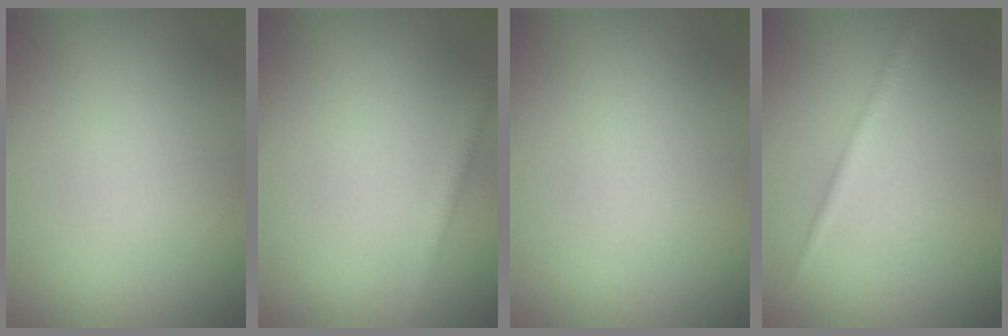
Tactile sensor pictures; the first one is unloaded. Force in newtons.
{"total": 1.5, "press": 1.5, "slide": 0.0}
{"total": 0.0}
{"total": 1.2, "press": 1.2, "slide": 0.1}